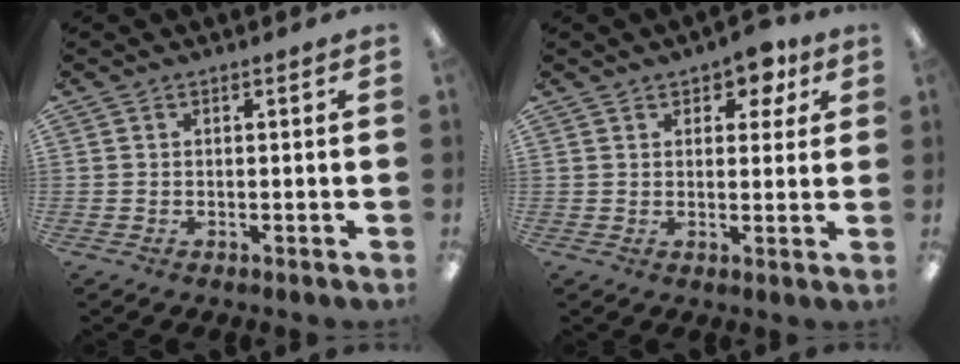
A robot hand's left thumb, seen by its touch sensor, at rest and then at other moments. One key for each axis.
{"total": 5.9, "fx": 3.6, "fy": 3.3, "fz": 3.3, "tx": -0.033, "ty": -0.008, "tz": 0.058}